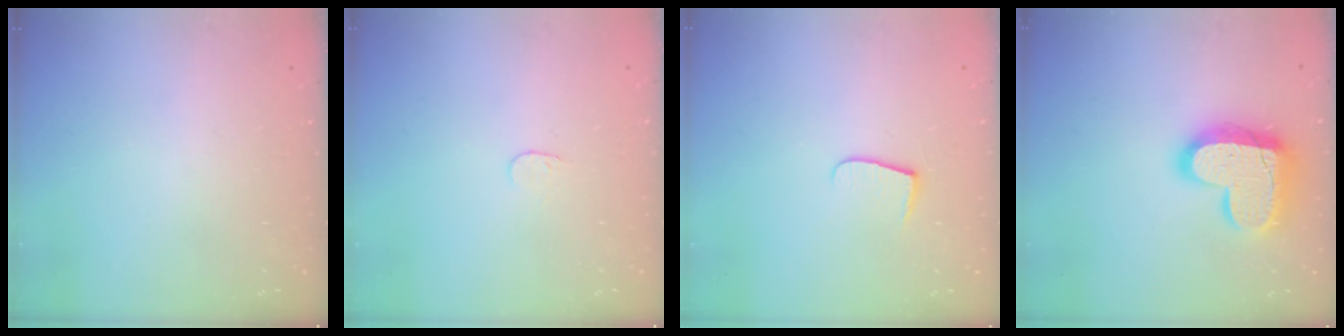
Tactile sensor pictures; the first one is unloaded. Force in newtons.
{"total": 3.6, "press": 3.6, "slide": 0.3}
{"total": 4.8, "press": 4.8, "slide": 0.6}
{"total": 18.0, "press": 17.9, "slide": 1.3}